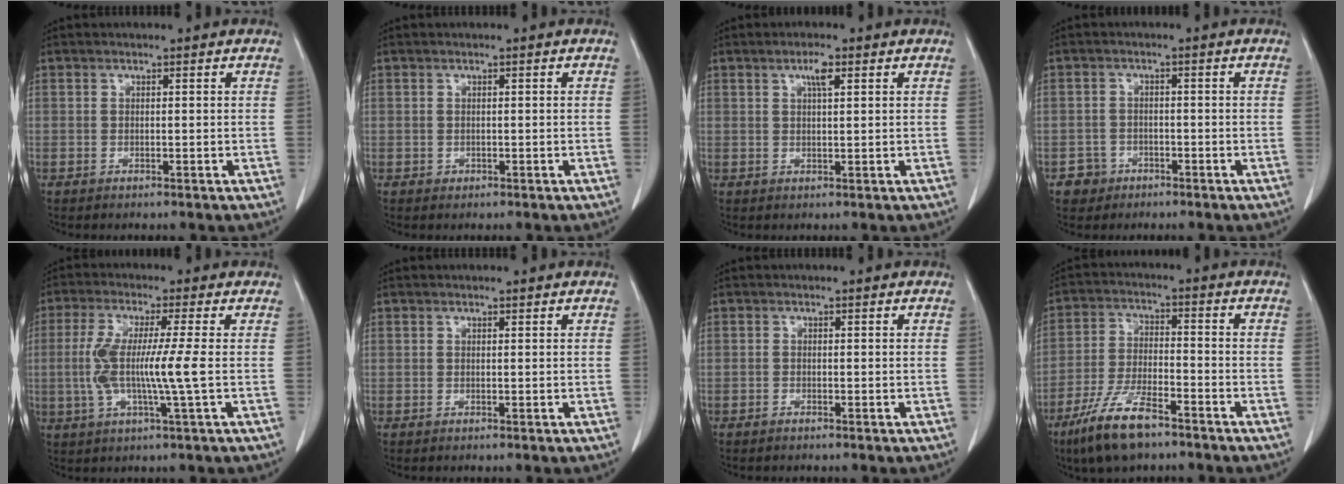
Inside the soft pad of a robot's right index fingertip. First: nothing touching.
{"total": 0.5, "force": [-0.1, 0.5, 0.1], "torque": [0.000, 0.003, -0.002]}
{"total": 2.5, "force": [1.3, 0.4, 2.2], "torque": [-0.040, 0.001, 0.021]}
{"total": 3.1, "force": [-1.6, 2.7, -0.3], "torque": [0.012, 0.015, -0.025]}
{"total": 8.8, "force": [-0.4, -0.3, 8.8], "torque": [-0.186, -0.005, -0.013]}
{"total": 0.0}
{"total": 0.0}
{"total": 10.6, "force": [-7.3, 2.6, 7.2], "torque": [-0.149, -0.018, -0.136]}